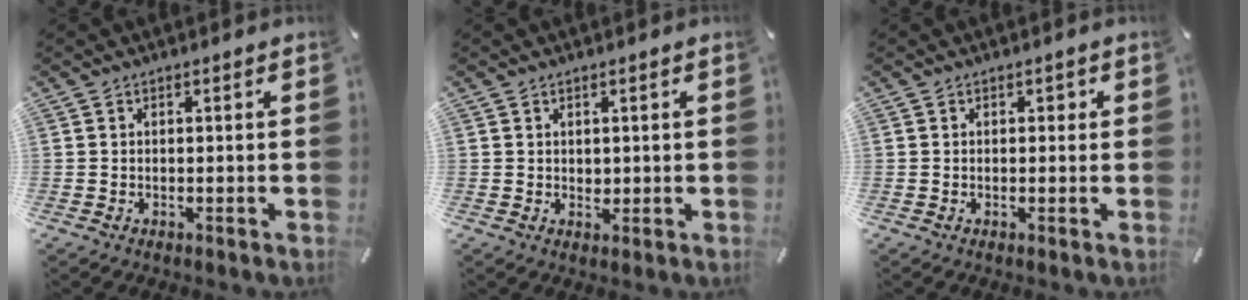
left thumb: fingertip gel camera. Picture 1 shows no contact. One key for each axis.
{"total": 1.4, "fx": 0.7, "fy": 1.2, "fz": 0.3, "tx": 0.000, "ty": -0.001, "tz": 0.011}
{"total": 0.9, "fx": 0.1, "fy": 0.8, "fz": 0.3, "tx": 0.001, "ty": 0.003, "tz": -0.002}